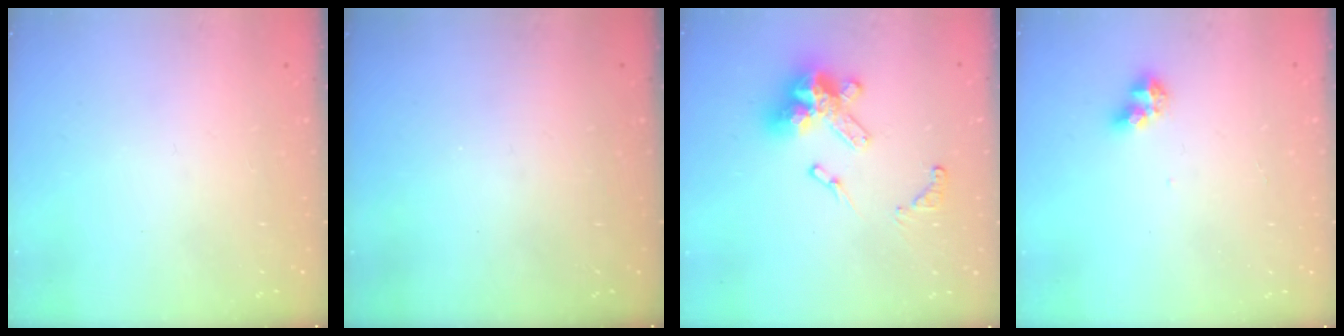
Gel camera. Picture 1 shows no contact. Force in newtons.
{"total": 0.0}
{"total": 14.1, "press": 14.1, "slide": 0.9}
{"total": 6.7, "press": 6.7, "slide": 0.9}